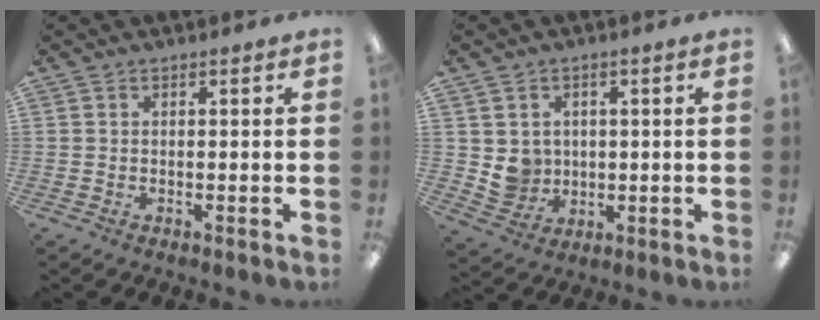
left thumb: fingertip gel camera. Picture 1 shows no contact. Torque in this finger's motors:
{"motor_torque": [0.01, 0.09, 0.07, -0.16, 0.01]}